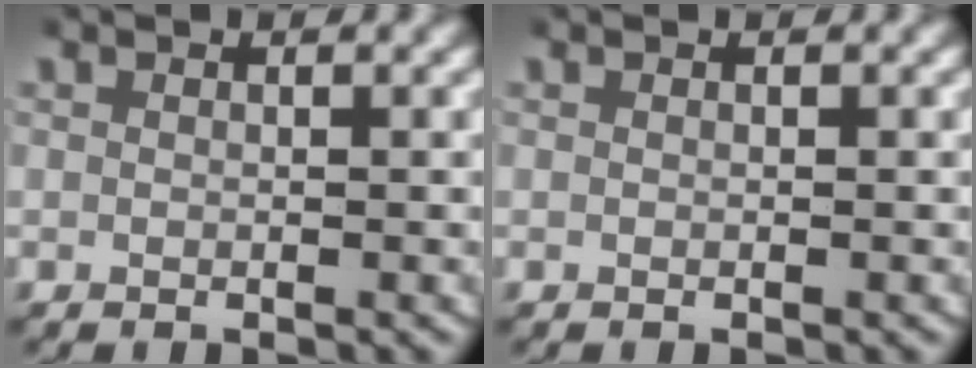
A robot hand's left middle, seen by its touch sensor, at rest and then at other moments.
{"total": 0.0}